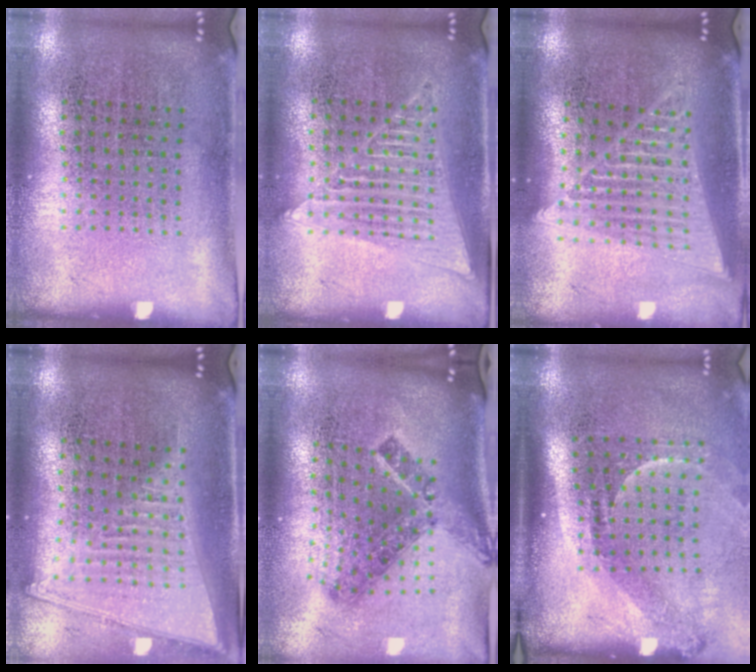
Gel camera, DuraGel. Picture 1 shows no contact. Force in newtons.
{"total": 1.4, "press": 1.4, "slide": 0.3}
{"total": 1.8, "press": 1.6, "slide": 0.9}
{"total": 2.1, "press": 1.8, "slide": 1.2}
{"total": 1.5, "press": 1.1, "slide": 1.1}
{"total": 2.3, "press": 1.5, "slide": 1.7}